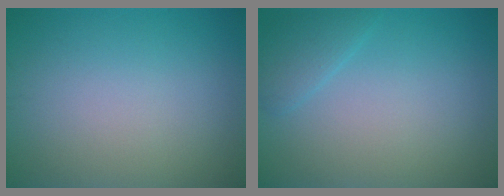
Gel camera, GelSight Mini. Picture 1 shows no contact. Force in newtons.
{"total": 1.7, "press": 1.7, "slide": 0.1}